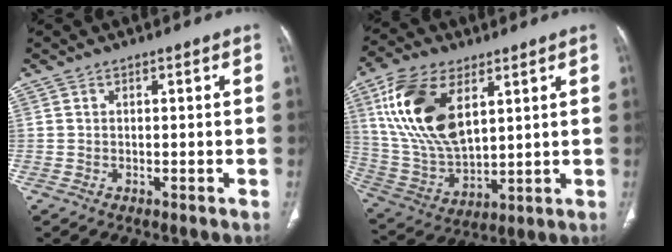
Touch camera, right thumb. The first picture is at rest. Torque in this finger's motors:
{"motor_torque": [1.08, 2.88, 2.03, 0.69, 0.22]}